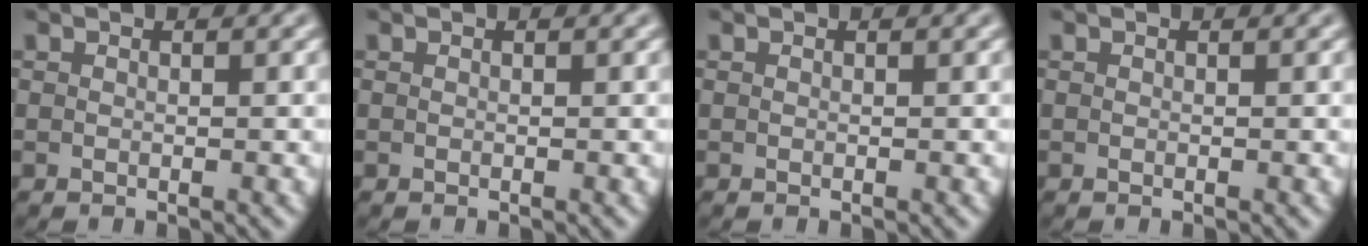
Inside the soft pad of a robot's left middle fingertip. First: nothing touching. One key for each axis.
{"total": 0.0}
{"total": 0.0}
{"total": 0.0}